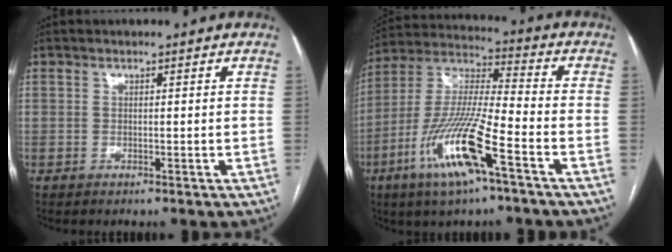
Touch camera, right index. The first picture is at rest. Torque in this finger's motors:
{"motor_torque": [1.41, -0.73, 0.56, 0.21]}